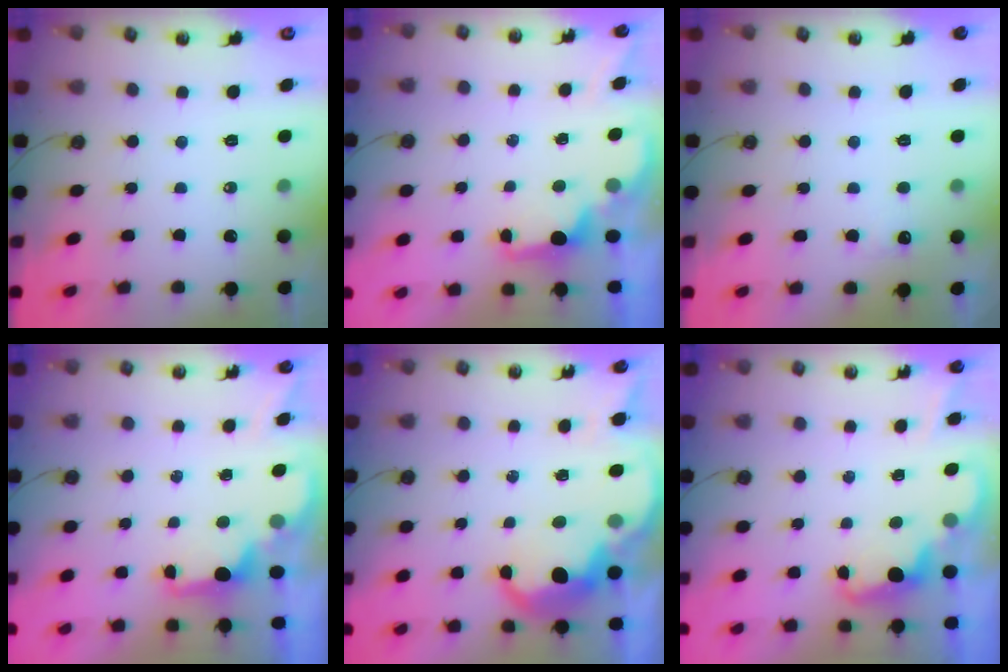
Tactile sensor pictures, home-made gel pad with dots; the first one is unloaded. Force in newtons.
{"total": 1.6, "press": 1.4, "slide": 0.7}
{"total": 3.4, "press": 3.2, "slide": 1.2}
{"total": 1.6, "press": 1.4, "slide": 0.7}
{"total": 9.0, "press": 9.0, "slide": 0.6}
{"total": 2.4, "press": 2.3, "slide": 0.5}